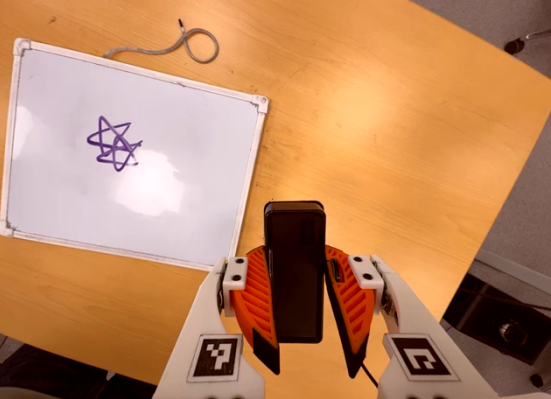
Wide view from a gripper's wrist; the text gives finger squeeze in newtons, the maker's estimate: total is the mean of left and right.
{"total": 10.4, "left": 8.7, "right": 12.1}